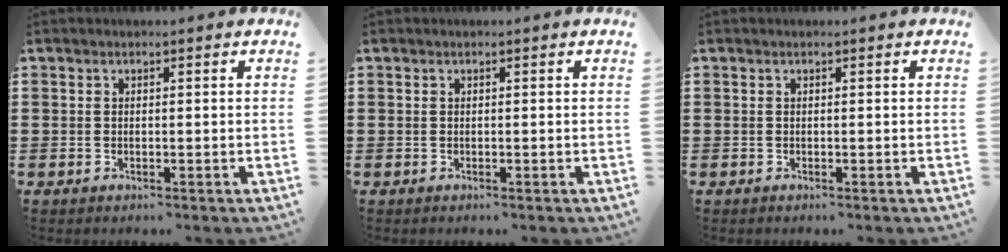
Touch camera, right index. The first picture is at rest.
{"total": 0.0}
{"total": 0.0}